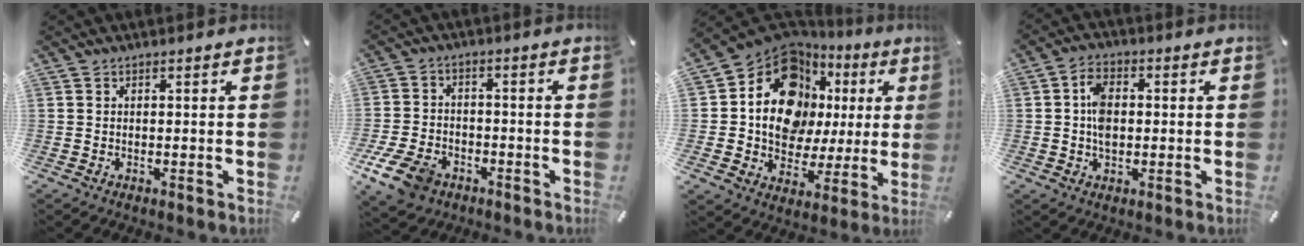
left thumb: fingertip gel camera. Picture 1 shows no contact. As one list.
[{"total": 10.0, "force": [-5.5, 6.7, 5.0], "torque": [-0.112, 0.029, -0.100]}, {"total": 17.4, "force": [6.4, 13.0, 9.7], "torque": [-0.172, -0.057, 0.115]}, {"total": 5.9, "force": [0.1, 3.9, 4.5], "torque": [-0.084, 0.006, -0.001]}]